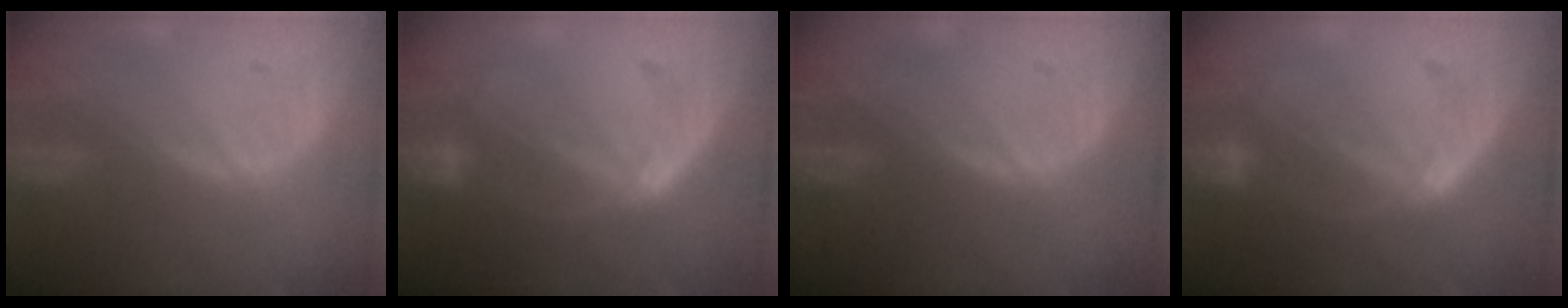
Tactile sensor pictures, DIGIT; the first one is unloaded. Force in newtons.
{"total": 5.6, "press": 5.3, "slide": 1.9}
{"total": 0.0}
{"total": 5.6, "press": 5.3, "slide": 1.9}